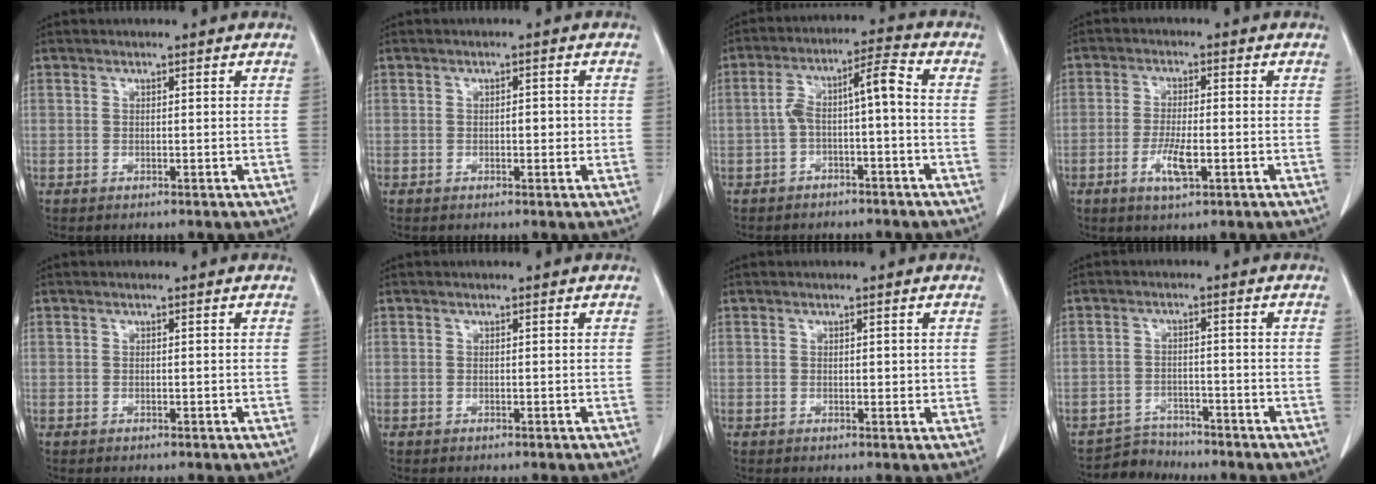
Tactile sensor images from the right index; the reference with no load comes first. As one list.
[{"total": 1.7, "force": [-0.2, 0.9, 1.5], "torque": [-0.020, 0.003, -0.002]}, {"total": 6.9, "force": [-1.3, 1.1, 6.6], "torque": [-0.122, 0.041, -0.018]}, {"total": 4.9, "force": [-1.7, 1.1, 4.5], "torque": [-0.088, -0.004, -0.027]}, {"total": 0.0}, {"total": 0.0}, {"total": 1.4, "force": [0.3, 0.7, 1.2], "torque": [-0.015, -0.002, 0.004]}, {"total": 3.8, "force": [-3.6, 0.9, -1.1], "torque": [0.021, -0.002, -0.061]}]